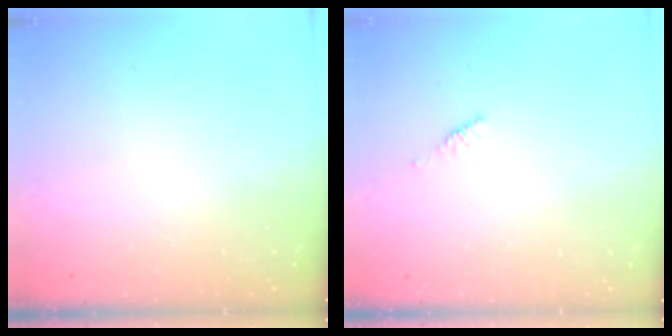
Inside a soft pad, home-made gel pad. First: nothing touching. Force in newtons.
{"total": 2.4, "press": 2.3, "slide": 0.7}